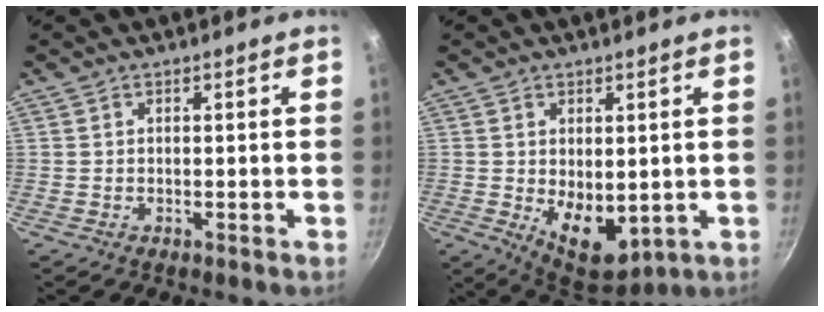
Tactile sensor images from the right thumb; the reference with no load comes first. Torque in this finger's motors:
{"motor_torque": [-0.27, 0.83, 0.79, -0.12, 0.22]}